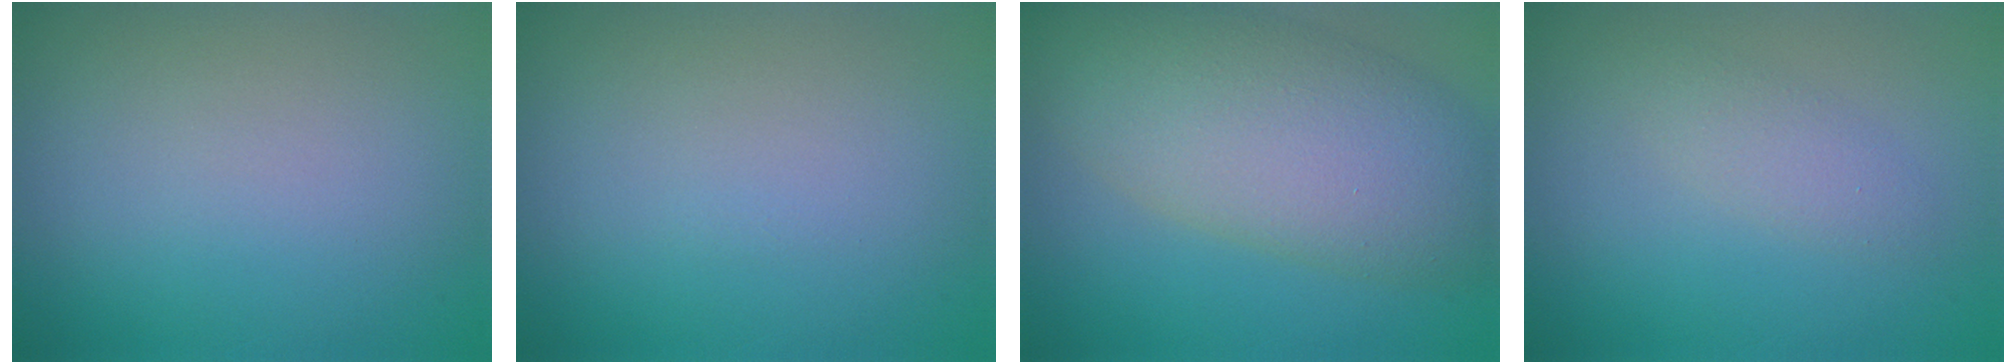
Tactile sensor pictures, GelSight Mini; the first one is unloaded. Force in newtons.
{"total": 0.0}
{"total": 10.0, "press": 10.0, "slide": 0.6}
{"total": 1.6, "press": 1.6, "slide": 0.1}